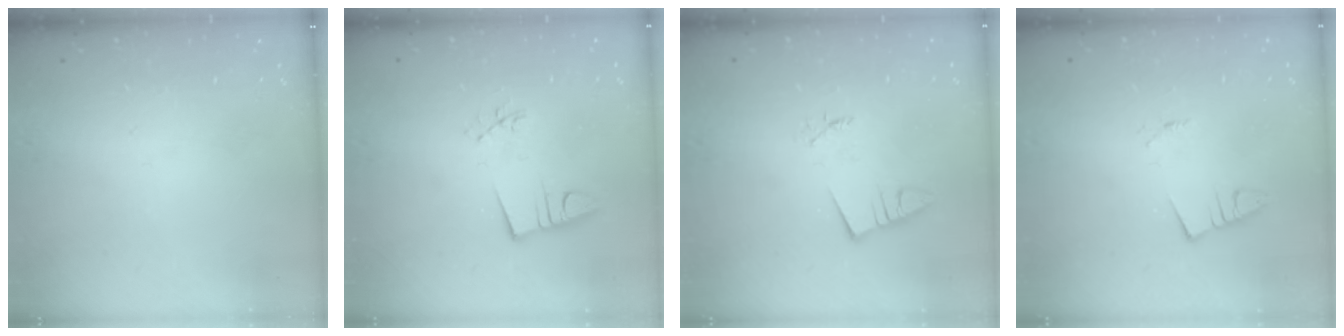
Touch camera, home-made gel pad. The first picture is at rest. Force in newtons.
{"total": 2.9, "press": 1.3, "slide": 2.6}
{"total": 2.2, "press": 2.1, "slide": 0.2}
{"total": 1.2, "press": 1.2, "slide": 0.1}